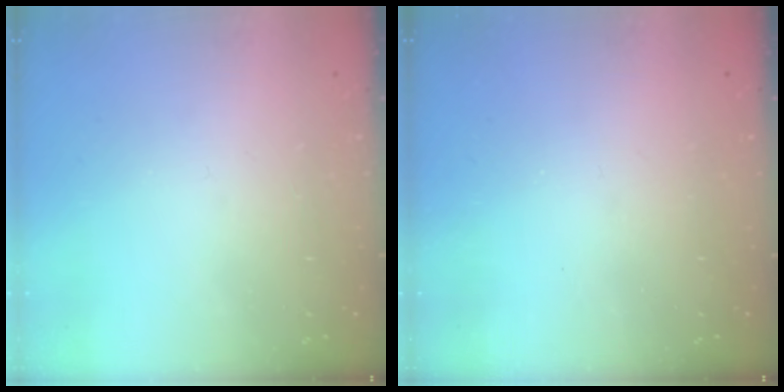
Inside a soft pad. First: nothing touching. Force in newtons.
{"total": 0.0}